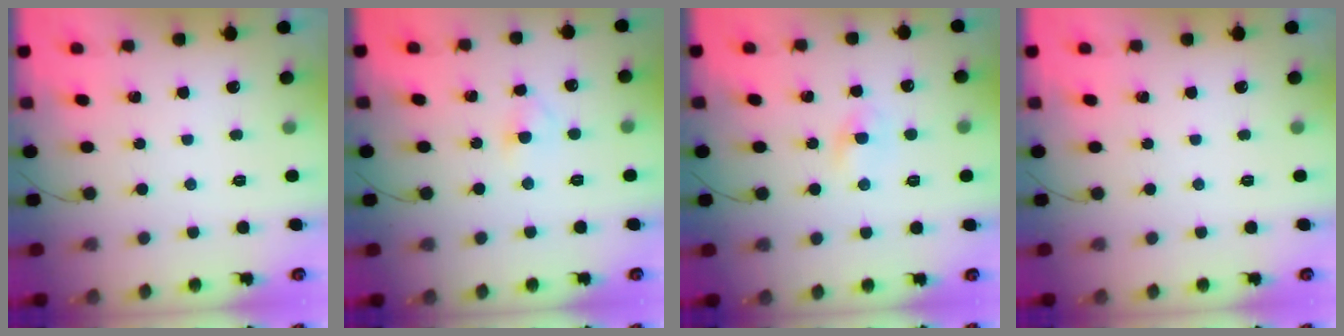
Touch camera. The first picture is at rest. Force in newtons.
{"total": 2.8, "press": 2.6, "slide": 1.1}
{"total": 1.8, "press": 1.5, "slide": 0.9}
{"total": 0.0}